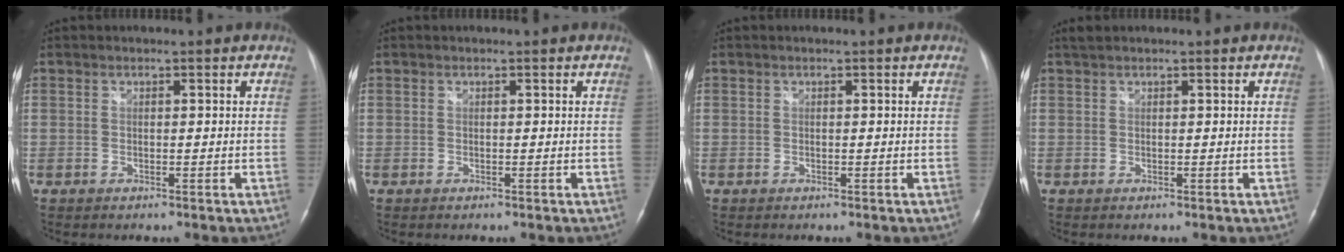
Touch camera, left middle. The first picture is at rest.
{"total": 0.0}
{"total": 0.0}
{"total": 1.0, "force": [0.9, 0.2, 0.4], "torque": [-0.012, 0.011, 0.020]}